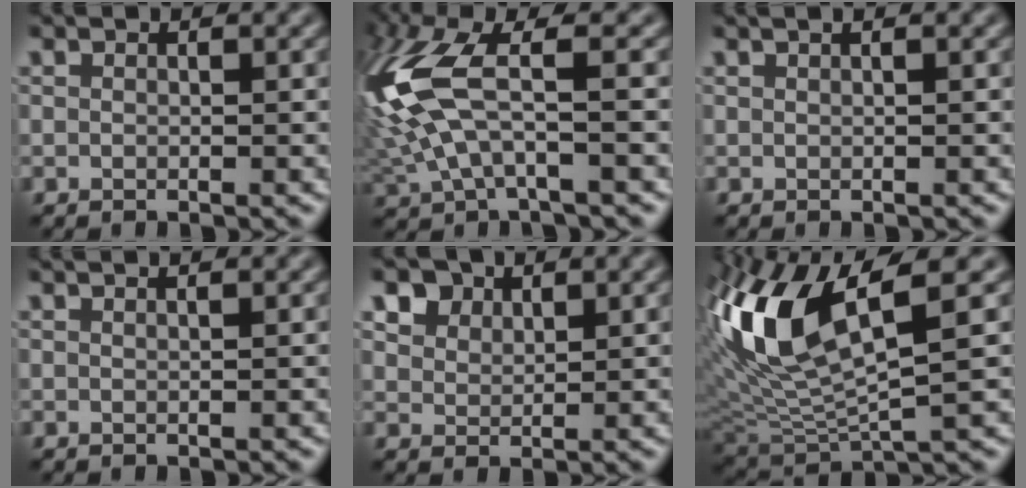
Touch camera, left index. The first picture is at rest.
{"total": 8.5, "force": [0.8, 3.1, 7.8], "torque": [-0.199, 0.015, 0.010]}
{"total": 1.7, "force": [0.9, 0.7, 1.2], "torque": [-0.006, -0.004, 0.000]}
{"total": 1.7, "force": [1.1, 0.7, 1.2], "torque": [0.000, -0.005, -0.003]}
{"total": 4.3, "force": [3.0, 2.5, 1.7], "torque": [-0.050, 0.002, 0.057]}
{"total": 10.8, "force": [4.3, 3.6, 9.2], "torque": [-0.197, 0.006, 0.084]}